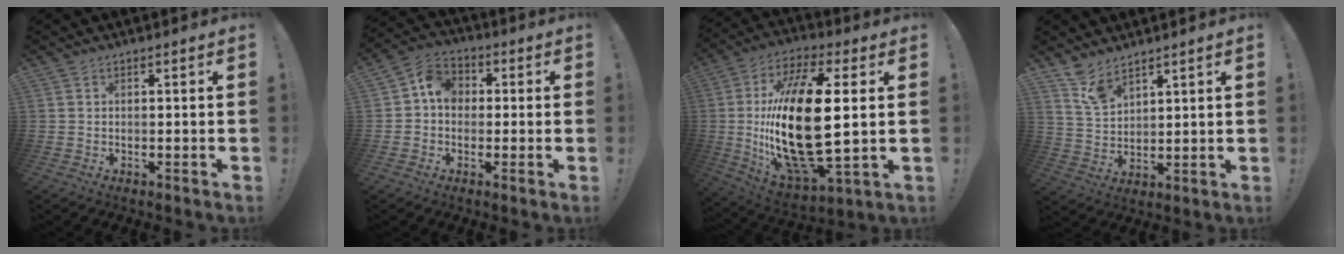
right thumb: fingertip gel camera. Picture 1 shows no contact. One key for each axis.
{"total": 8.5, "fx": 1.0, "fy": 7.3, "fz": 4.3, "tx": -0.064, "ty": 0.010, "tz": 0.022}
{"total": 28.0, "fx": 1.1, "fy": 10.8, "fz": 25.8, "tx": -0.523, "ty": -0.018, "tz": 0.019}
{"total": 7.6, "fx": 6.2, "fy": 3.0, "fz": 3.2, "tx": -0.059, "ty": -0.038, "tz": 0.119}